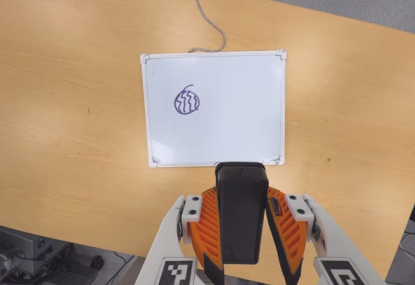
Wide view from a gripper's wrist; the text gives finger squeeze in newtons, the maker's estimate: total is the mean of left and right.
{"total": 6.2, "left": 4.9, "right": 7.5}